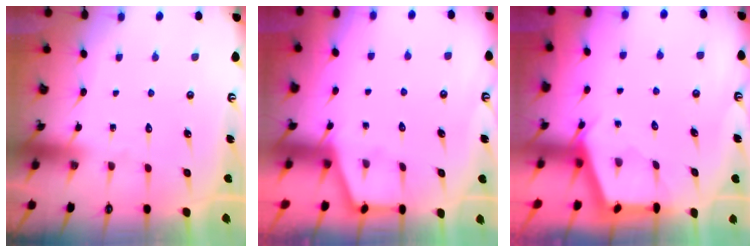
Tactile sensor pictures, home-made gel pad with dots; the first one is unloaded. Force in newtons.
{"total": 2.1, "press": 2.1, "slide": 0.3}
{"total": 2.8, "press": 2.8, "slide": 0.4}